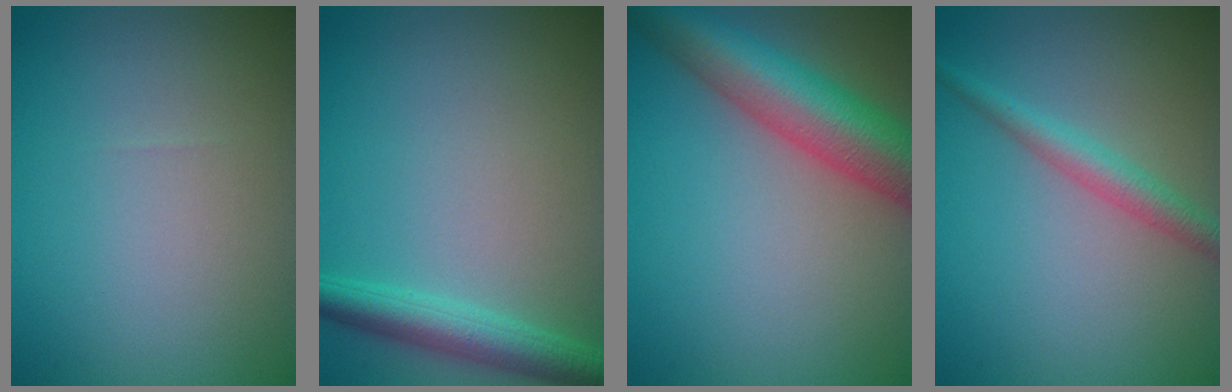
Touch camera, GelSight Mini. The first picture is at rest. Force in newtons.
{"total": 3.6, "press": 3.6, "slide": 0.1}
{"total": 8.5, "press": 8.5, "slide": 0.4}
{"total": 2.6, "press": 2.5, "slide": 0.1}